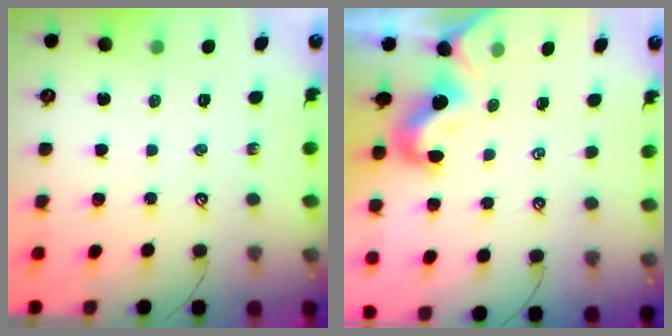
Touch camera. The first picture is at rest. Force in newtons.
{"total": 2.3, "press": 2.2, "slide": 0.7}